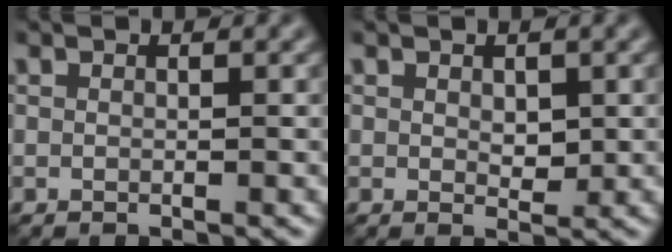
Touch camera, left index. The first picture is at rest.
{"total": 1.4, "force": [0.3, 0.9, 1.1], "torque": [-0.014, -0.005, 0.008]}